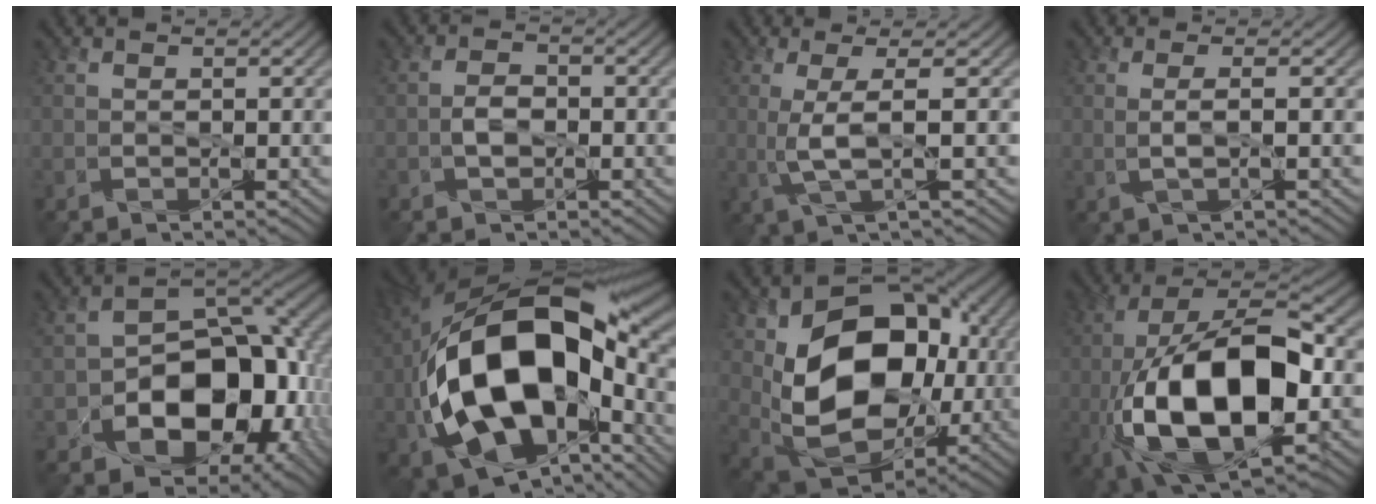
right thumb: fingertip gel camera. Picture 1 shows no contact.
{"total": 2.0, "force": [-0.8, 1.1, 1.5], "torque": [-0.017, 0.004, -0.017]}
{"total": 3.6, "force": [0.1, -0.6, 3.5], "torque": [-0.082, 0.008, 0.002]}
{"total": 1.9, "force": [-0.2, -0.5, 1.8], "torque": [-0.039, 0.006, -0.001]}
{"total": 14.7, "force": [-4.6, 9.8, 10.0], "torque": [-0.136, -0.033, -0.068]}
{"total": 19.8, "force": [-2.5, 11.3, 16.0], "torque": [-0.365, -0.020, -0.022]}
{"total": 17.4, "force": [1.2, 11.8, 12.7], "torque": [-0.210, -0.029, 0.042]}
{"total": 18.1, "force": [-4.9, 8.1, 15.4], "torque": [-0.302, -0.001, -0.093]}